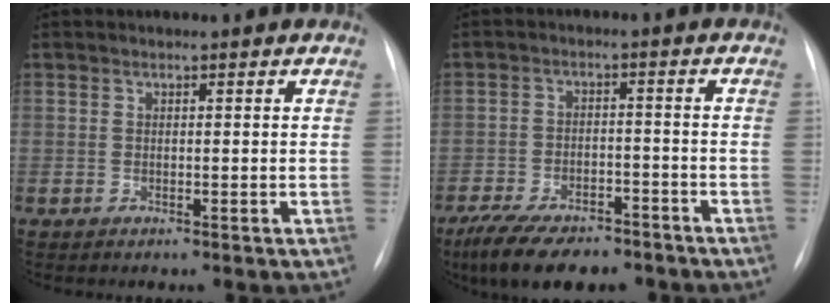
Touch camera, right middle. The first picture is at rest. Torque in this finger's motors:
{"motor_torque": [1.10, -1.03, 0.17, 0.10]}